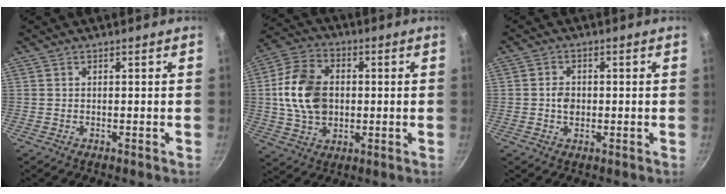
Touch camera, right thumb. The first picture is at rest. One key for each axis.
{"total": 14.3, "fx": 0.8, "fy": 10.3, "fz": 9.9, "tx": -0.167, "ty": 0.011, "tz": 0.010}
{"total": 3.0, "fx": -0.1, "fy": 2.4, "fz": 1.9, "tx": -0.025, "ty": 0.005, "tz": -0.005}